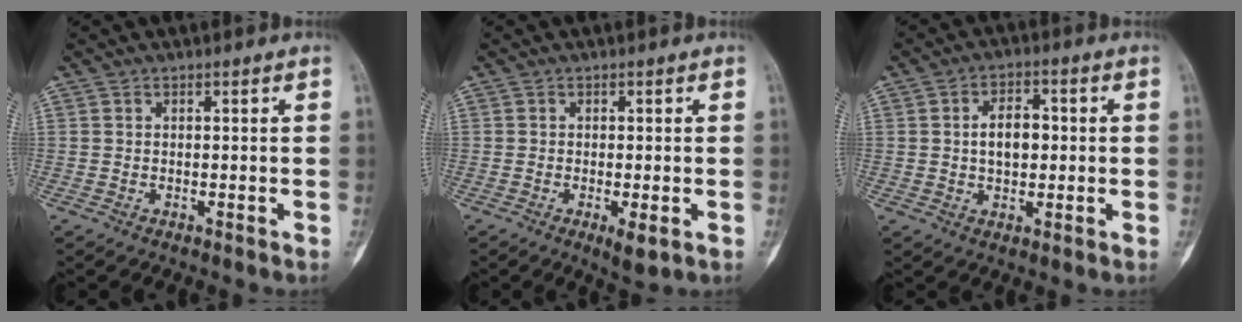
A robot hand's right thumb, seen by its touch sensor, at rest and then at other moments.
{"total": 3.0, "force": [-1.1, 0.9, 2.7], "torque": [-0.047, -0.009, -0.018]}
{"total": 6.3, "force": [0.3, 3.9, 5.0], "torque": [-0.069, 0.010, 0.002]}